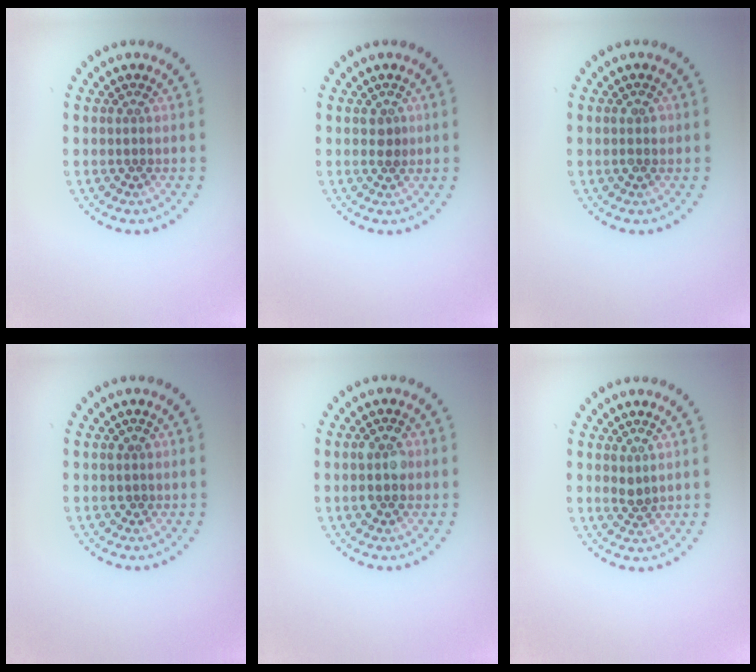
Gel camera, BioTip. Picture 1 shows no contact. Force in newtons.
{"total": 1.2, "press": 1.1, "slide": 0.4}
{"total": 1.1, "press": 1.1, "slide": 0.0}
{"total": 0.9, "press": 0.8, "slide": 0.4}
{"total": 2.7, "press": 2.7, "slide": 0.1}
{"total": 1.1, "press": 1.0, "slide": 0.4}